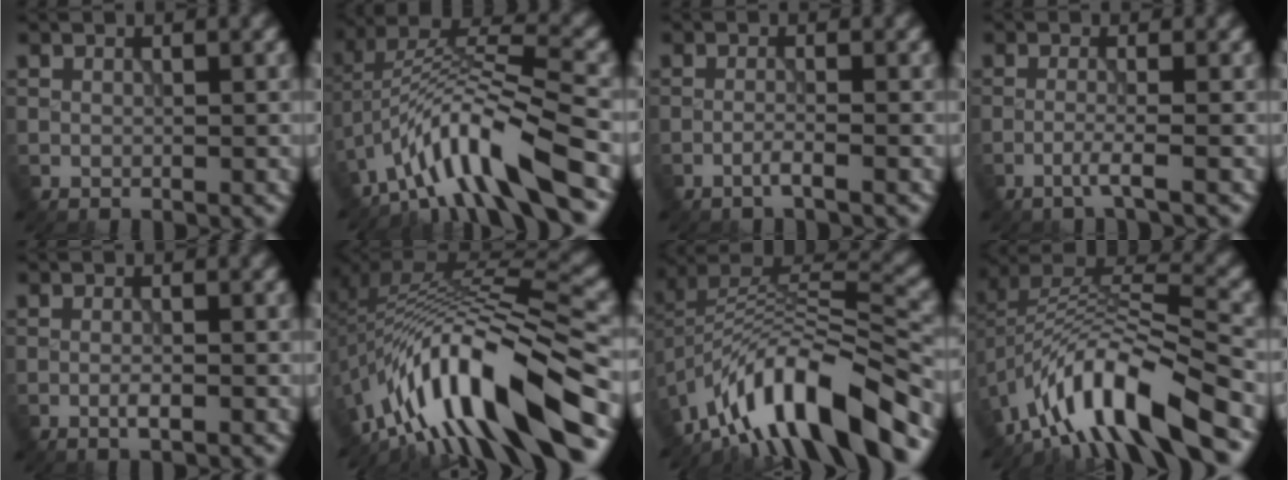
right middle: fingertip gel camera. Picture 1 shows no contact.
{"total": 10.1, "force": [-6.4, 1.9, 7.5], "torque": [-0.123, 0.014, -0.116]}
{"total": 1.3, "force": [-0.8, 0.1, 1.0], "torque": [-0.012, 0.004, -0.025]}
{"total": 1.8, "force": [-1.0, 0.1, 1.5], "torque": [-0.021, 0.004, -0.033]}
{"total": 1.1, "force": [-0.5, 0.1, 1.0], "torque": [-0.018, -0.001, -0.011]}
{"total": 13.7, "force": [-7.3, 3.6, 11.0], "torque": [-0.188, 0.021, -0.110]}
{"total": 12.4, "force": [-8.3, 3.8, 8.3], "torque": [-0.136, 0.021, -0.146]}
{"total": 11.8, "force": [-7.6, 3.2, 8.5], "torque": [-0.143, 0.016, -0.139]}